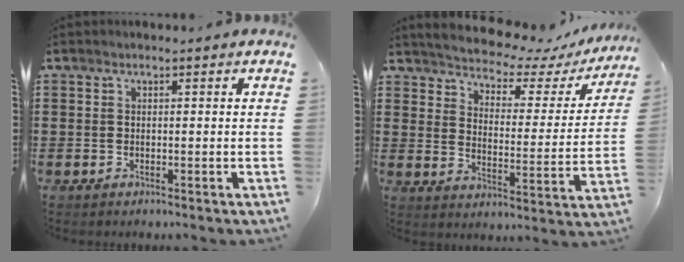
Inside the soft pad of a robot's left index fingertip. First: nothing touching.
{"total": 4.4, "force": [4.3, 0.6, 0.8], "torque": [-0.043, -0.037, 0.067]}